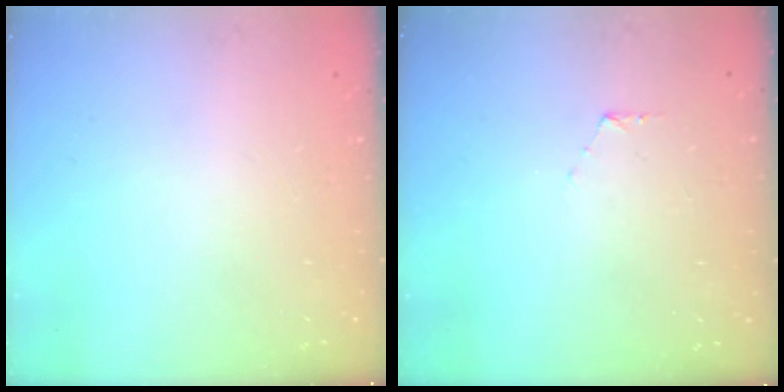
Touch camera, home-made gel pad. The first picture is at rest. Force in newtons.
{"total": 3.2, "press": 3.2, "slide": 0.3}